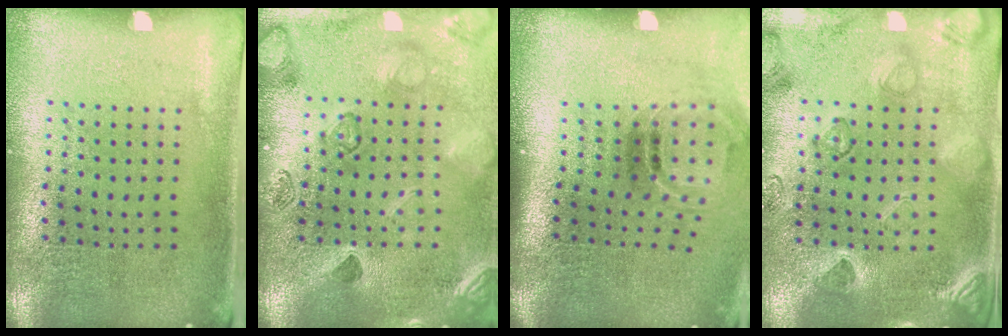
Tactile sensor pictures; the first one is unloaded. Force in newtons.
{"total": 2.3, "press": 2.3, "slide": 0.2}
{"total": 1.5, "press": 1.1, "slide": 1.1}
{"total": 2.3, "press": 2.1, "slide": 1.0}